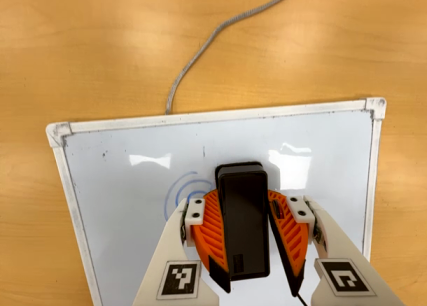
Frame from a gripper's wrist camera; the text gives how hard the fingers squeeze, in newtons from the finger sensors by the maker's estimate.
{"total": 14.3, "left": 15.6, "right": 13.0}